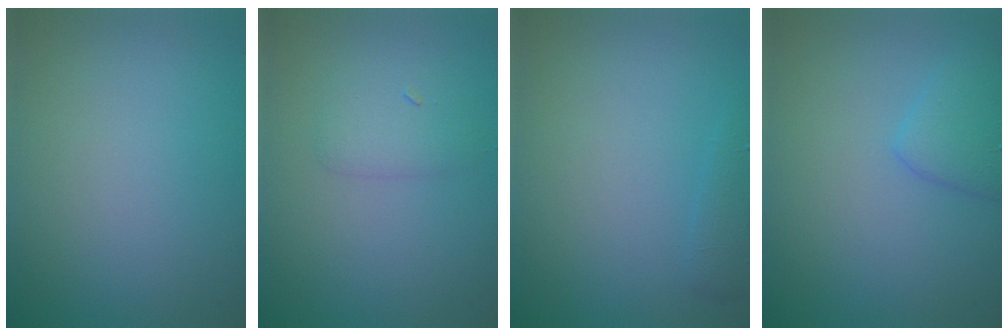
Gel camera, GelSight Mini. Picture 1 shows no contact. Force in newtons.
{"total": 1.7, "press": 1.7, "slide": 0.1}
{"total": 1.2, "press": 1.2, "slide": 0.1}
{"total": 2.2, "press": 2.2, "slide": 0.1}